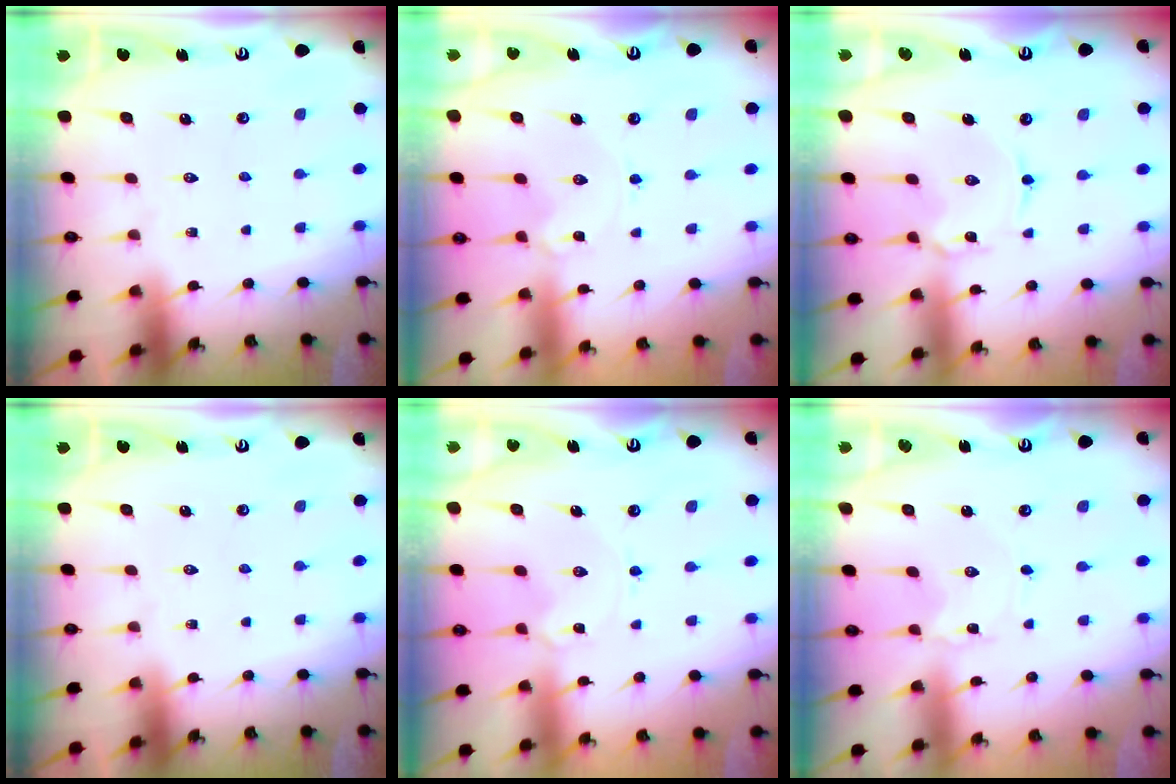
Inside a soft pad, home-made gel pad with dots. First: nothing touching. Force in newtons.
{"total": 1.2, "press": 1.2, "slide": 0.1}
{"total": 2.2, "press": 2.2, "slide": 0.3}
{"total": 0.0}
{"total": 1.8, "press": 1.8, "slide": 0.3}
{"total": 0.0}